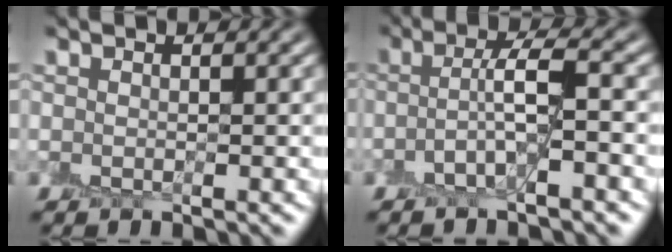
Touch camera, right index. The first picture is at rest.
{"total": 3.1, "force": [-0.8, 0.3, 3.0], "torque": [-0.057, 0.016, -0.026]}